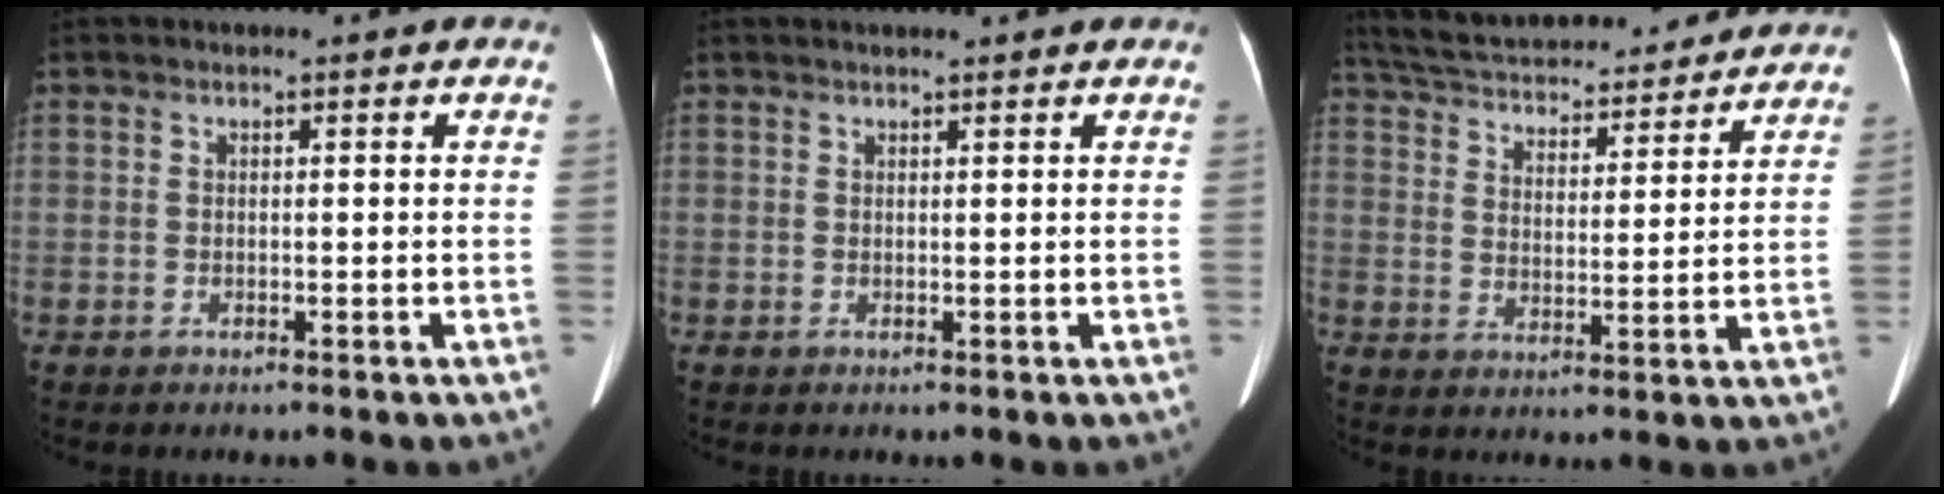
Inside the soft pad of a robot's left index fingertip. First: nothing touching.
{"total": 2.7, "force": [2.5, 0.3, 1.0], "torque": [-0.014, 0.020, 0.032]}
{"total": 22.2, "force": [20.2, 5.1, 7.6], "torque": [-0.146, 0.025, 0.287]}